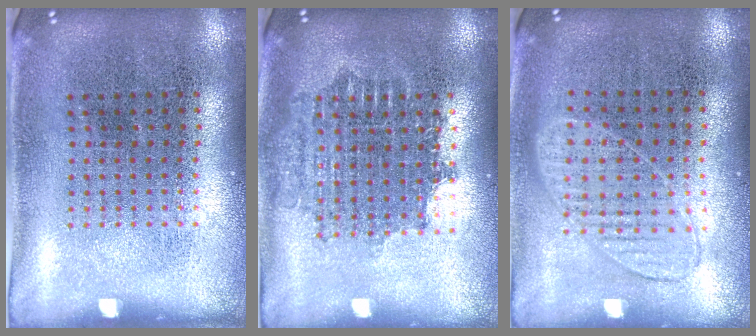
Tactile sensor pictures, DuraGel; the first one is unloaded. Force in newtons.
{"total": 1.7, "press": 1.4, "slide": 1.0}
{"total": 0.9, "press": 0.9, "slide": 0.4}